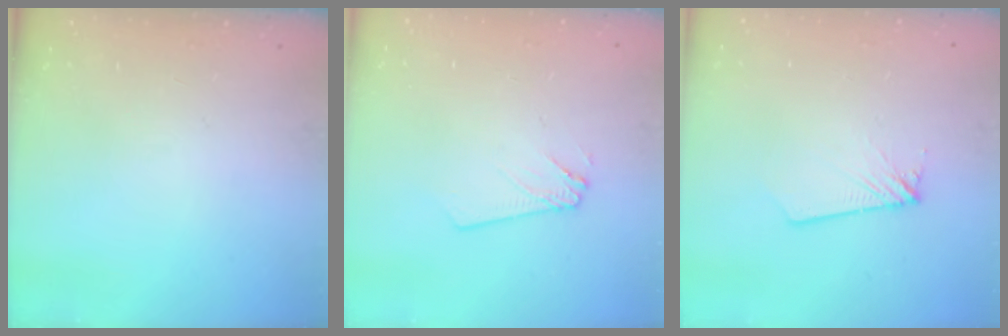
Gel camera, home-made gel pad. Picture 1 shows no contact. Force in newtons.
{"total": 2.4, "press": 2.4, "slide": 0.2}
{"total": 1.8, "press": 1.8, "slide": 0.1}